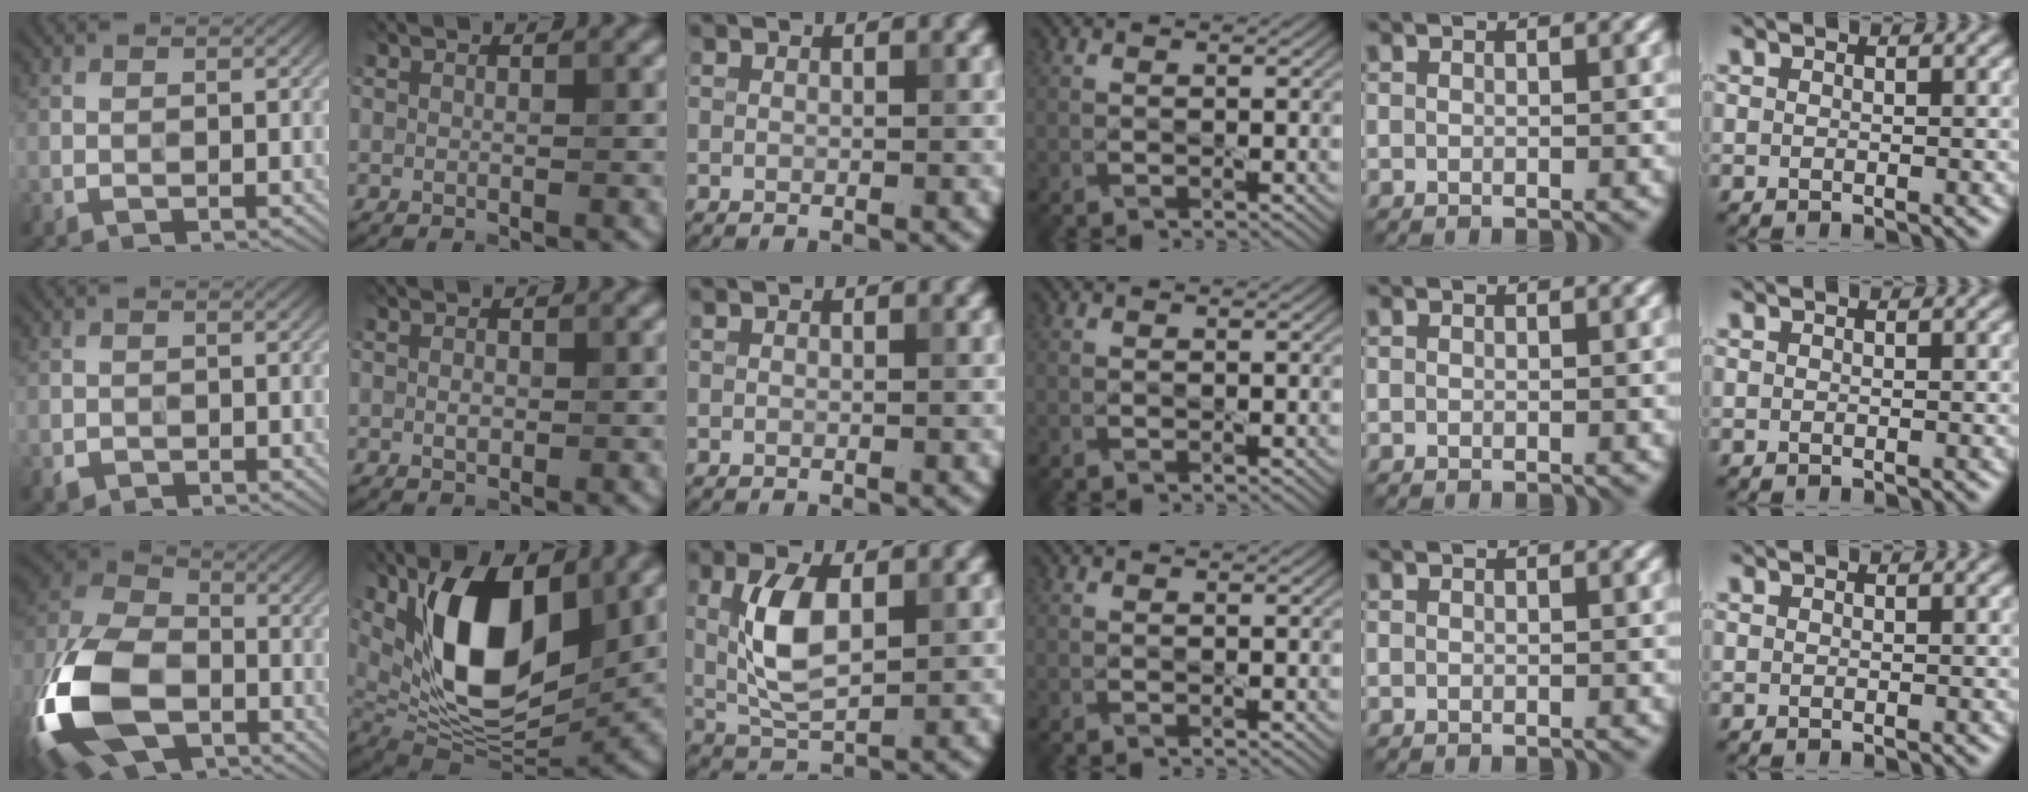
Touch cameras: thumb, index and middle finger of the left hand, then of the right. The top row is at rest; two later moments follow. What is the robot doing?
{"motion": "lift_and_place", "object": "knife"}